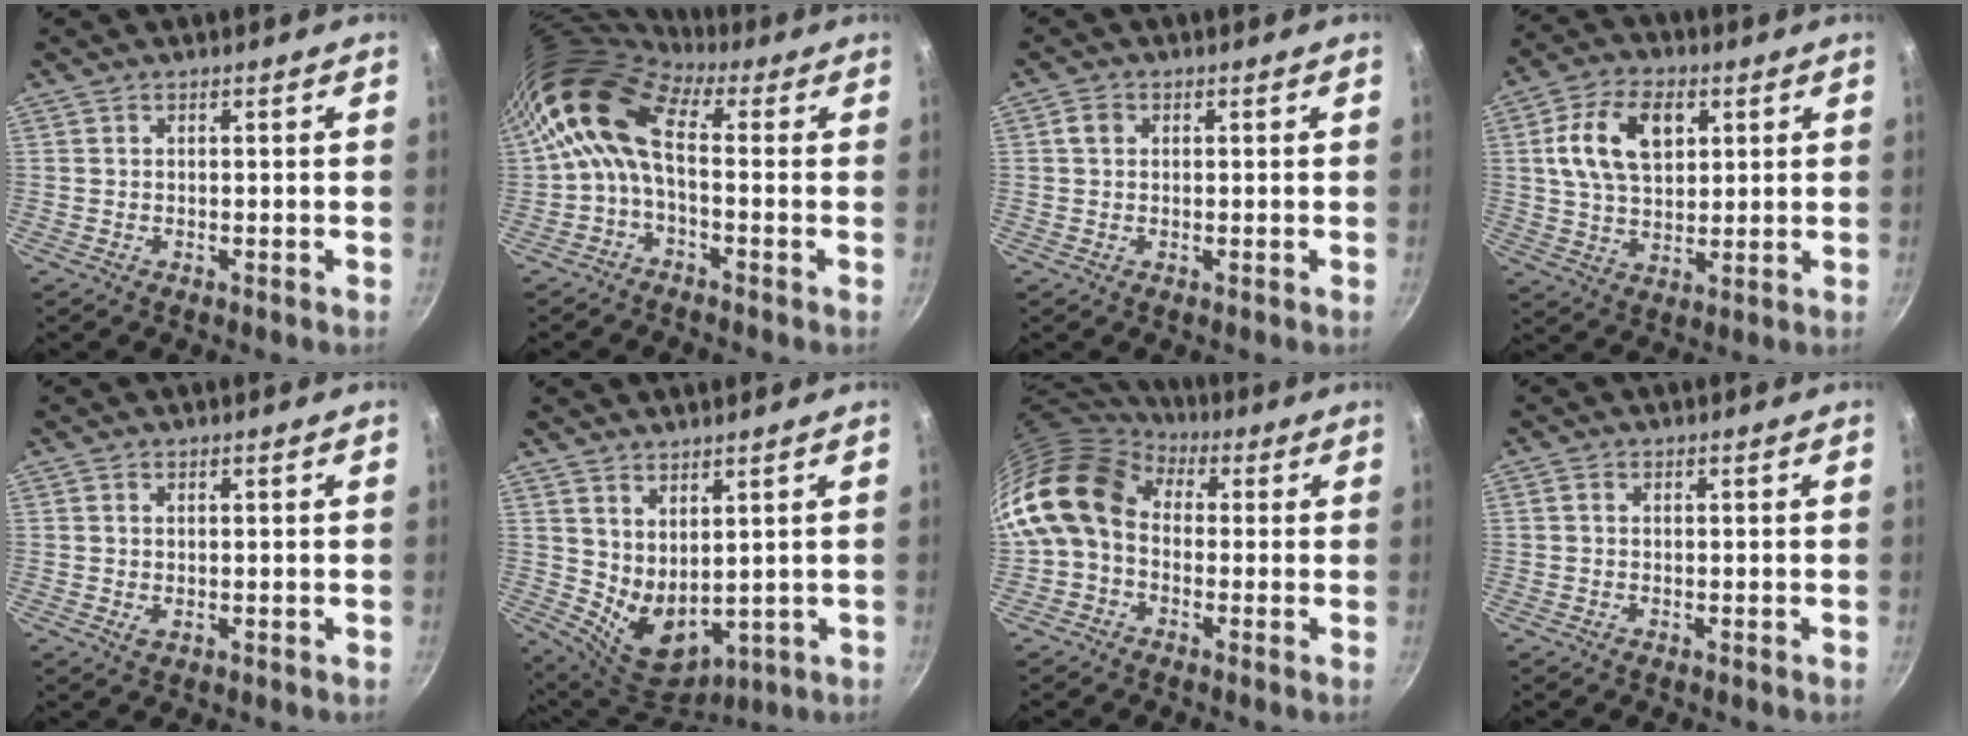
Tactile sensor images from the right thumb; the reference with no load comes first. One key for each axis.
{"total": 10.4, "fx": 0.9, "fy": 5.5, "fz": 8.8, "tx": -0.172, "ty": 0.022, "tz": -0.002}
{"total": 2.4, "fx": 0.6, "fy": 1.9, "fz": 1.3, "tx": -0.016, "ty": 0.005, "tz": 0.009}
{"total": 13.0, "fx": 3.7, "fy": 8.4, "fz": 9.2, "tx": -0.148, "ty": 0.001, "tz": 0.061}
{"total": 1.0, "fx": 0.3, "fy": 0.6, "fz": 0.7, "tx": -0.013, "ty": -0.004, "tz": 0.004}
{"total": 9.3, "fx": 3.1, "fy": 5.6, "fz": 6.8, "tx": -0.093, "ty": -0.046, "tz": 0.079}
{"total": 13.1, "fx": 1.1, "fy": 10.0, "fz": 8.3, "tx": -0.141, "ty": 0.023, "tz": -0.004}
{"total": 0.8, "fx": 0.1, "fy": 0.6, "fz": 0.4, "tx": -0.008, "ty": 0.004, "tz": 0.001}